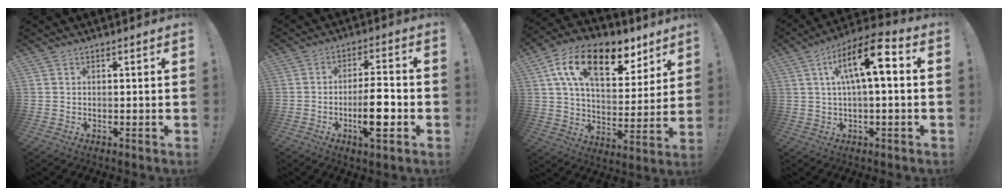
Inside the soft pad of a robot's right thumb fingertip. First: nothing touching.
{"total": 11.2, "force": [-3.5, 2.8, 10.3], "torque": [-0.164, 0.003, -0.066]}
{"total": 19.9, "force": [10.1, 10.4, 13.6], "torque": [-0.217, -0.041, 0.174]}
{"total": 14.0, "force": [3.3, 4.8, 12.7], "torque": [-0.211, 0.002, 0.052]}